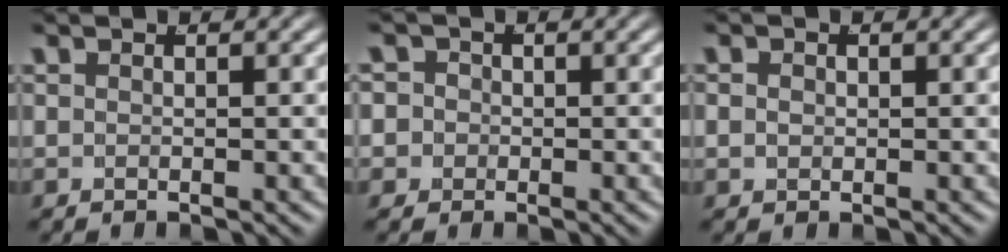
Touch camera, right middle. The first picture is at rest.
{"total": 4.5, "force": [-0.6, 4.4, 1.0], "torque": [-0.032, -0.010, -0.019]}
{"total": 0.8, "force": [0.0, 0.7, 0.5], "torque": [-0.014, -0.009, 0.007]}